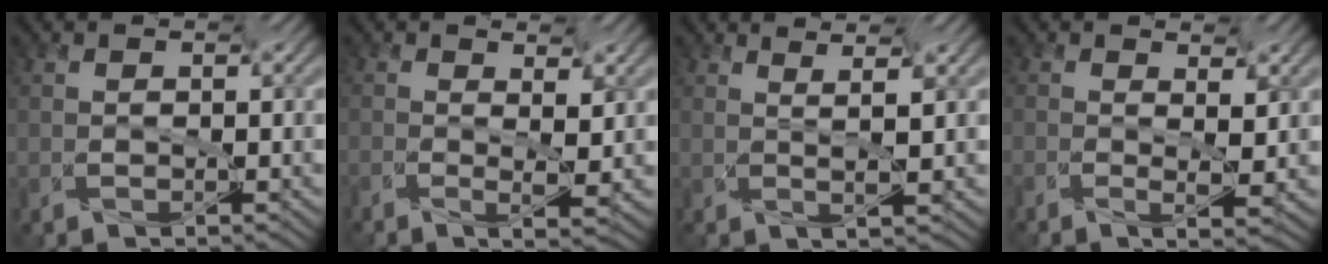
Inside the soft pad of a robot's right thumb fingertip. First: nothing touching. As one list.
[{"total": 3.3, "force": [0.1, 1.2, 3.1], "torque": [-0.060, -0.005, -0.003]}, {"total": 3.5, "force": [3.0, -1.1, 1.6], "torque": [-0.016, -0.007, 0.049]}, {"total": 2.9, "force": [0.2, 1.0, 2.7], "torque": [-0.053, -0.007, -0.002]}]